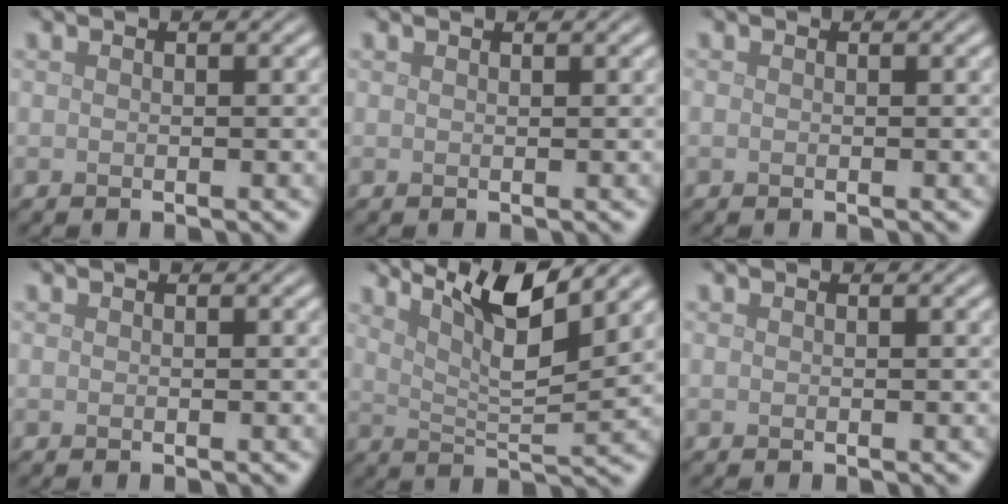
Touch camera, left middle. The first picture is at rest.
{"total": 0.0}
{"total": 0.0}
{"total": 0.0}
{"total": 7.3, "force": [4.9, 1.3, 5.3], "torque": [-0.085, 0.003, 0.088]}
{"total": 0.0}